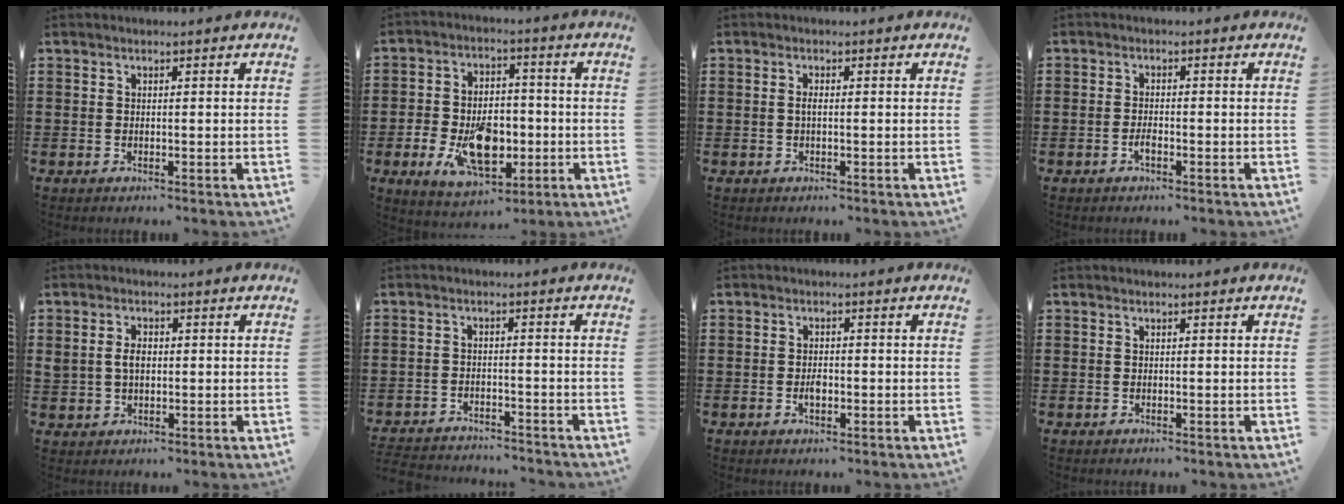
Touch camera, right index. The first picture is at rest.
{"total": 10.6, "force": [-3.0, 6.6, 7.7], "torque": [-0.137, 0.005, -0.050]}
{"total": 1.1, "force": [-0.2, 0.2, 1.0], "torque": [-0.020, -0.001, -0.003]}
{"total": 1.7, "force": [-0.9, 0.6, 1.3], "torque": [-0.026, -0.002, -0.016]}
{"total": 3.1, "force": [0.3, 2.1, 2.3], "torque": [-0.057, 0.007, 0.002]}
{"total": 3.0, "force": [-3.0, 0.2, -0.1], "torque": [-0.006, 0.000, -0.064]}
{"total": 2.0, "force": [-0.5, 1.1, 1.6], "torque": [-0.030, 0.003, -0.010]}
{"total": 0.0}